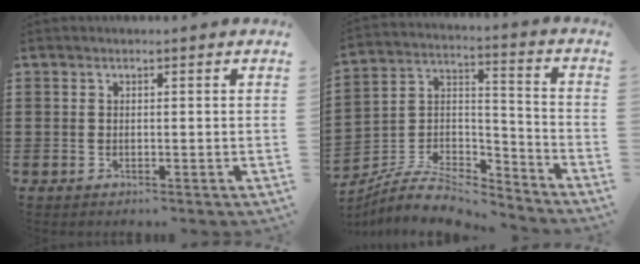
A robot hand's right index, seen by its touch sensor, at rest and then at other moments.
{"total": 7.3, "force": [-6.3, 2.5, 2.7], "torque": [-0.064, 0.006, -0.125]}